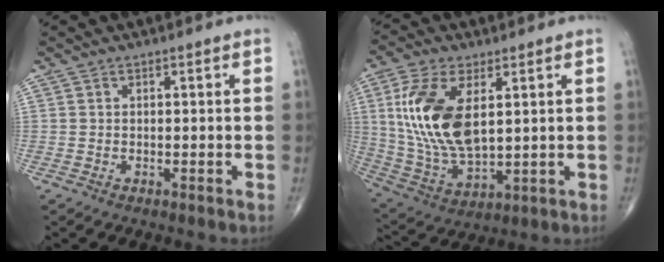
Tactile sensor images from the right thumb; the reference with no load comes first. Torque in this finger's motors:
{"motor_torque": [-0.42, 1.04, 1.30, 0.49, 0.23]}